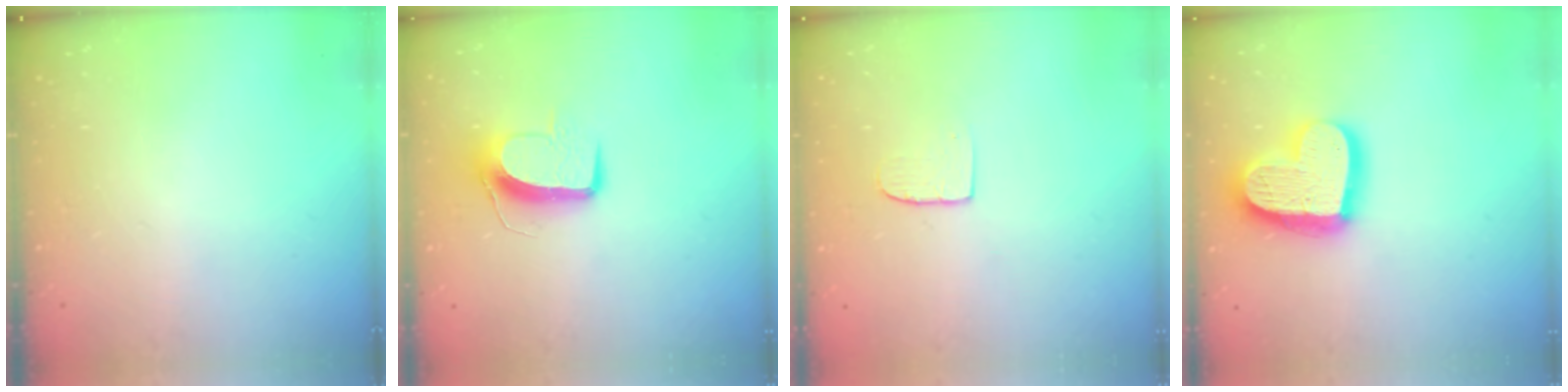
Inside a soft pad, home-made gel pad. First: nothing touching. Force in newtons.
{"total": 9.6, "press": 9.6, "slide": 0.2}
{"total": 5.1, "press": 5.1, "slide": 0.4}
{"total": 19.9, "press": 19.9, "slide": 1.6}